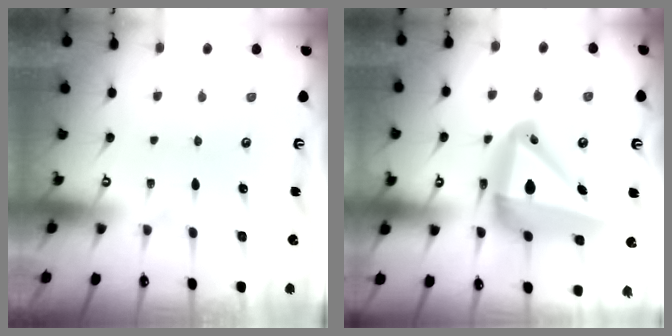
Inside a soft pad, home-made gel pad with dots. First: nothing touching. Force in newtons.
{"total": 19.5, "press": 19.3, "slide": 2.6}